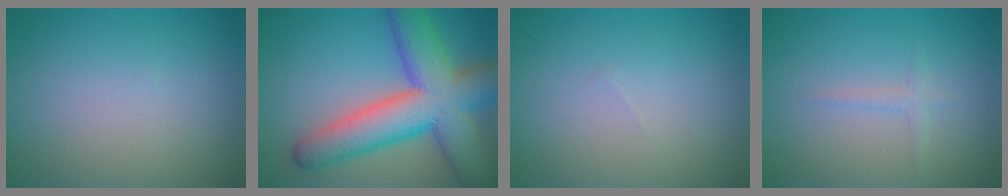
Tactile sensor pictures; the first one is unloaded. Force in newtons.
{"total": 11.9, "press": 11.9, "slide": 0.6}
{"total": 0.0}
{"total": 1.1, "press": 1.1, "slide": 0.0}